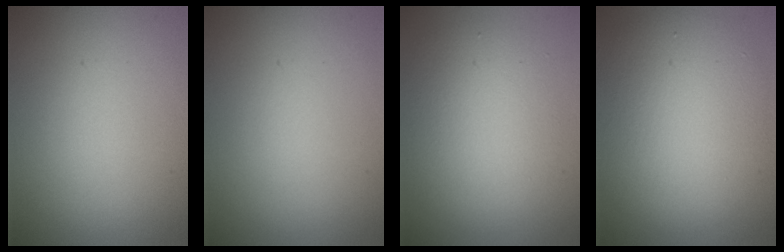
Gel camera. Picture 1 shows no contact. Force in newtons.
{"total": 0.0}
{"total": 4.8, "press": 4.7, "slide": 0.5}
{"total": 8.3, "press": 8.3, "slide": 0.6}